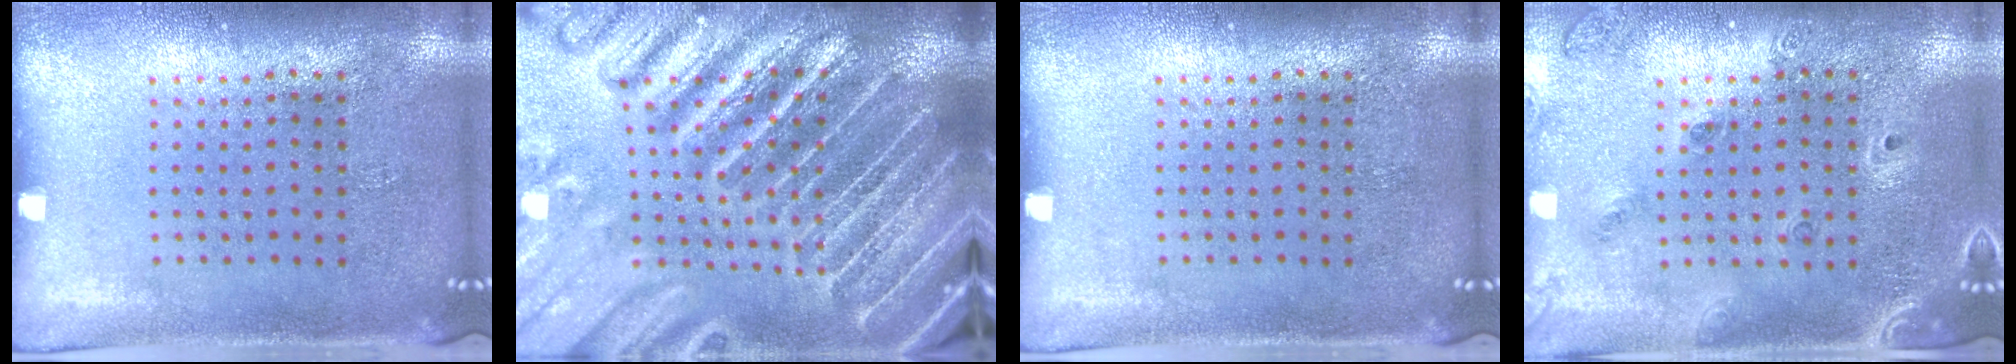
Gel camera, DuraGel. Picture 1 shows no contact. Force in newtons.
{"total": 5.5, "press": 4.8, "slide": 2.7}
{"total": 0.0}
{"total": 1.6, "press": 1.4, "slide": 0.9}